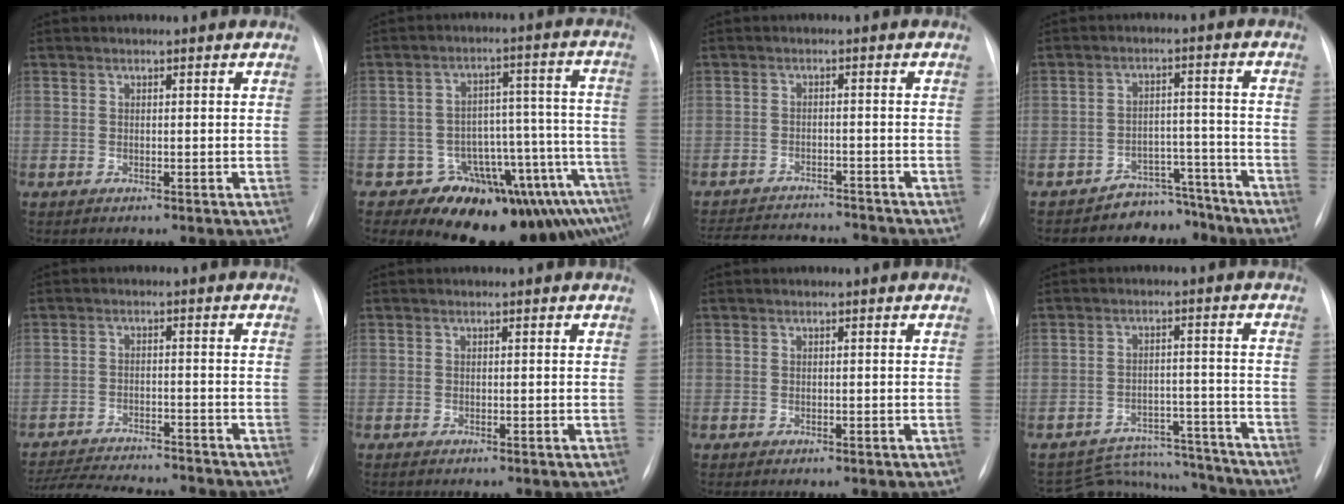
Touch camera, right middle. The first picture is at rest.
{"total": 12.3, "force": [-9.1, 5.9, 5.9], "torque": [-0.037, 0.081, -0.113]}
{"total": 13.6, "force": [-12.8, 2.4, 3.9], "torque": [-0.080, 0.000, -0.177]}
{"total": 6.6, "force": [-5.8, 3.0, -0.4], "torque": [0.024, 0.045, -0.088]}
{"total": 15.7, "force": [-14.6, 2.1, 5.4], "torque": [-0.109, -0.014, -0.209]}
{"total": 0.0}
{"total": 0.0}
{"total": 11.9, "force": [-11.6, 2.5, -0.9], "torque": [0.019, 0.033, -0.160]}